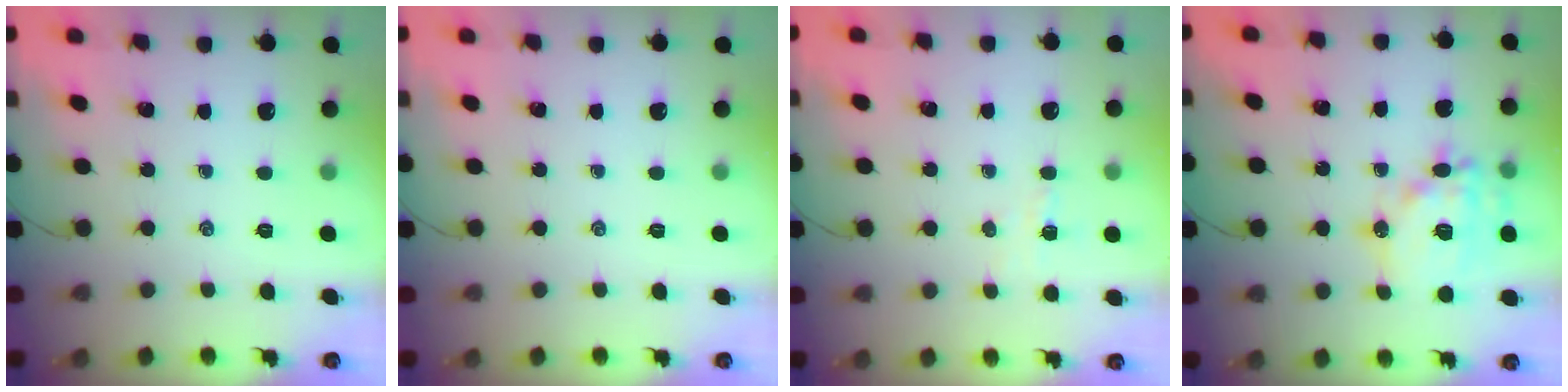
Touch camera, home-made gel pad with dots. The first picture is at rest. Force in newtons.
{"total": 0.0}
{"total": 2.9, "press": 2.8, "slide": 0.8}
{"total": 16.0, "press": 15.8, "slide": 2.4}